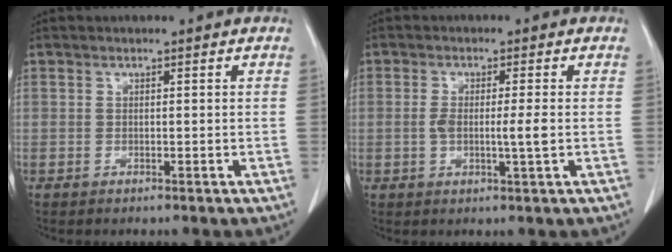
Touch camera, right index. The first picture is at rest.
{"total": 4.3, "force": [-0.5, 0.3, 4.2], "torque": [-0.083, -0.002, -0.007]}